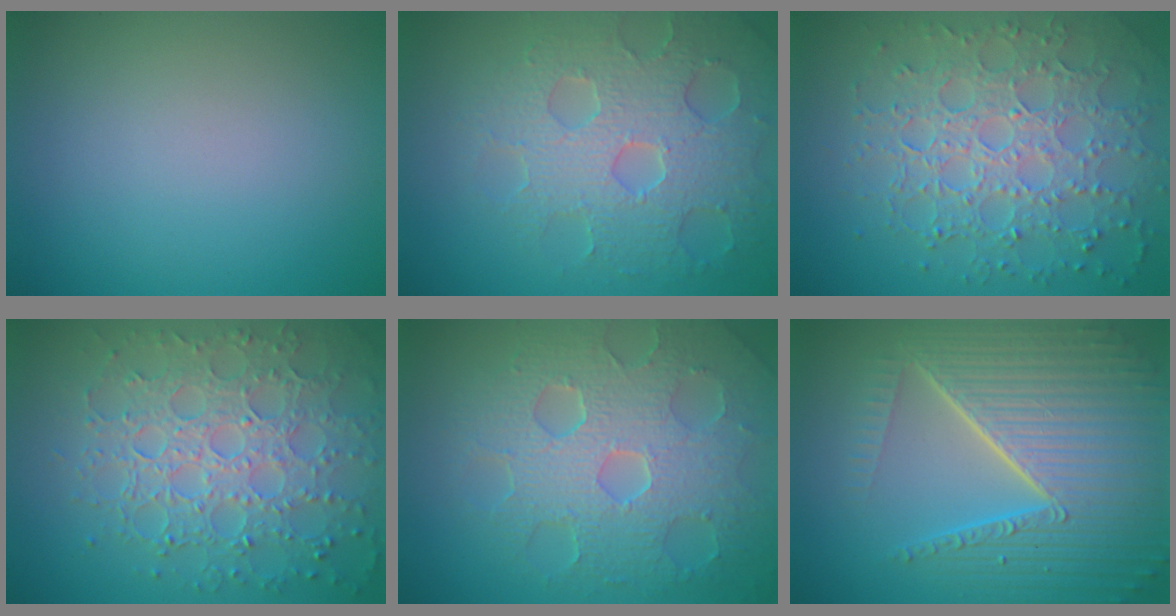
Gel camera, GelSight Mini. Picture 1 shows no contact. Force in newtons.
{"total": 7.0, "press": 5.5, "slide": 4.3}
{"total": 7.7, "press": 5.6, "slide": 5.2}
{"total": 8.1, "press": 5.9, "slide": 5.6}
{"total": 8.5, "press": 6.0, "slide": 6.0}
{"total": 10.0, "press": 6.4, "slide": 7.8}